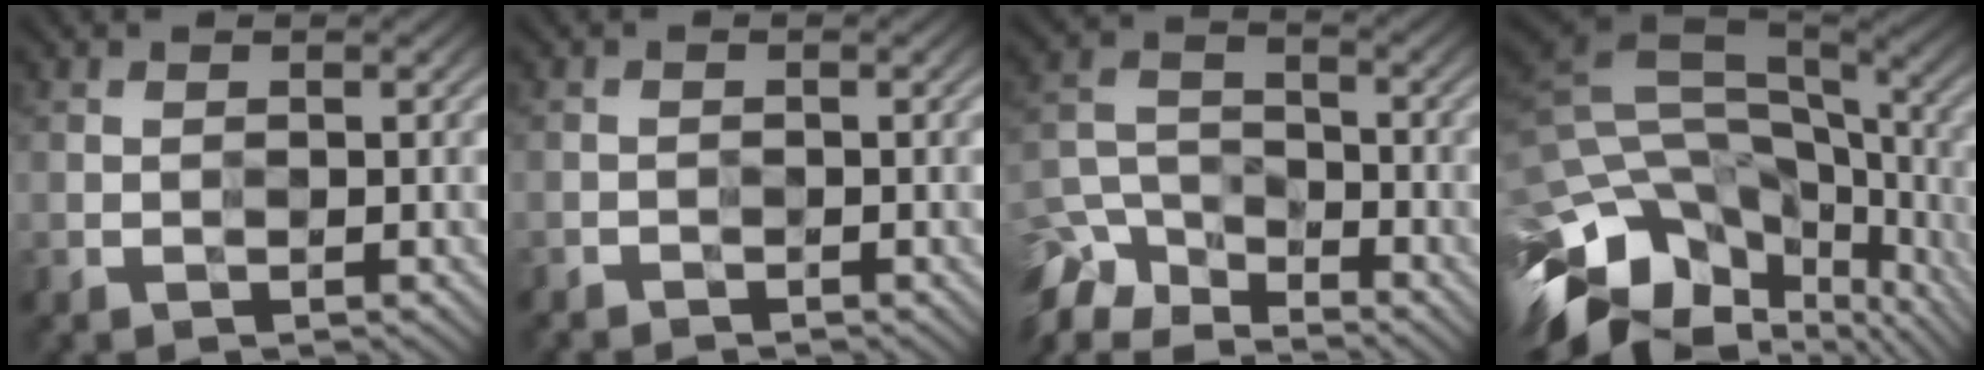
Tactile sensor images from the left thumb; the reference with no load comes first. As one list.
[{"total": 1.0, "force": [-1.0, 0.1, -0.1], "torque": [0.000, -0.004, -0.023]}, {"total": 9.5, "force": [-7.7, 3.8, 4.2], "torque": [-0.103, -0.012, -0.159]}, {"total": 16.2, "force": [-6.9, 9.4, 11.2], "torque": [-0.260, -0.007, -0.108]}]